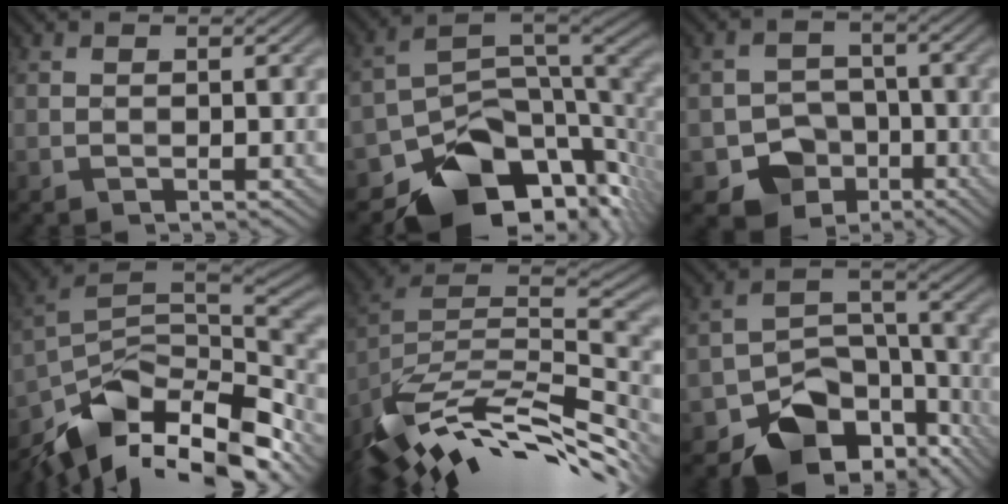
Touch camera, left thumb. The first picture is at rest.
{"total": 12.2, "force": [-7.2, 6.9, 6.9], "torque": [-0.102, -0.015, -0.118]}
{"total": 6.3, "force": [-3.1, 5.2, 2.0], "torque": [-0.031, -0.008, -0.057]}
{"total": 14.4, "force": [-8.8, 7.4, 8.7], "torque": [-0.195, -0.001, -0.151]}
{"total": 14.9, "force": [-9.8, 5.8, 9.6], "torque": [-0.212, 0.012, -0.165]}
{"total": 12.0, "force": [-7.5, 7.6, 5.6], "torque": [-0.084, -0.018, -0.120]}